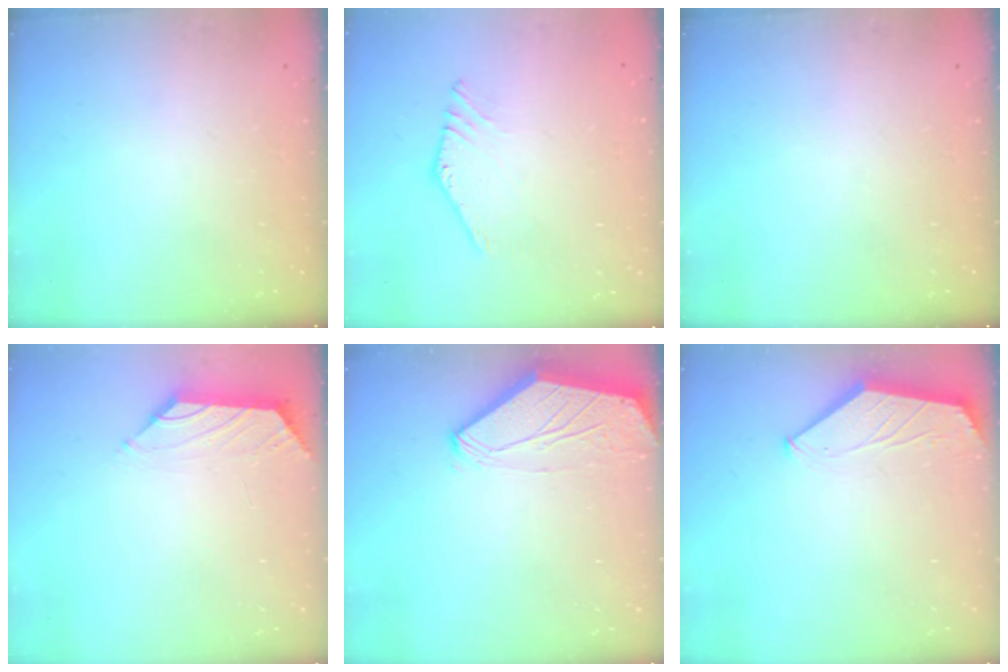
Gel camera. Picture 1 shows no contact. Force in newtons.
{"total": 1.6, "press": 1.6, "slide": 0.1}
{"total": 0.0}
{"total": 0.0}
{"total": 0.0}
{"total": 1.5, "press": 1.5, "slide": 0.4}